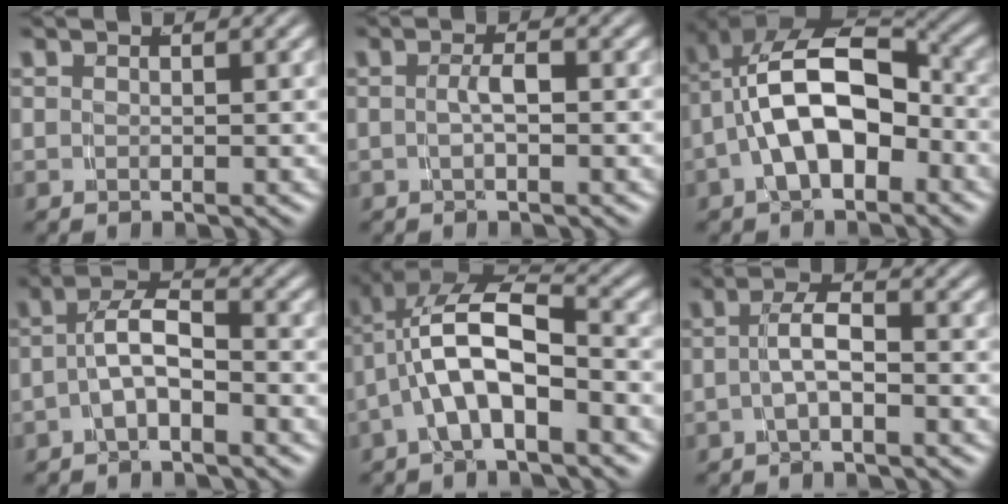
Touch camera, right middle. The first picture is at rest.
{"total": 1.8, "force": [-0.7, 0.0, 1.7], "torque": [-0.028, -0.001, -0.009]}
{"total": 9.7, "force": [-0.5, 6.2, 7.4], "torque": [-0.156, -0.025, 0.001]}
{"total": 3.7, "force": [-1.4, 1.6, 3.0], "torque": [-0.054, -0.001, -0.027]}
{"total": 7.8, "force": [-0.9, 4.9, 5.9], "torque": [-0.129, -0.030, -0.004]}
{"total": 2.9, "force": [-1.0, 0.6, 2.6], "torque": [-0.045, 0.005, -0.018]}